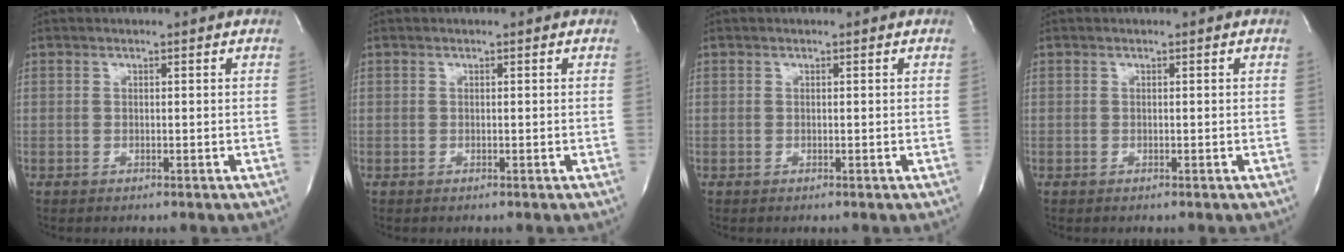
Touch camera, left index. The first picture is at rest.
{"total": 0.0}
{"total": 0.0}
{"total": 0.0}